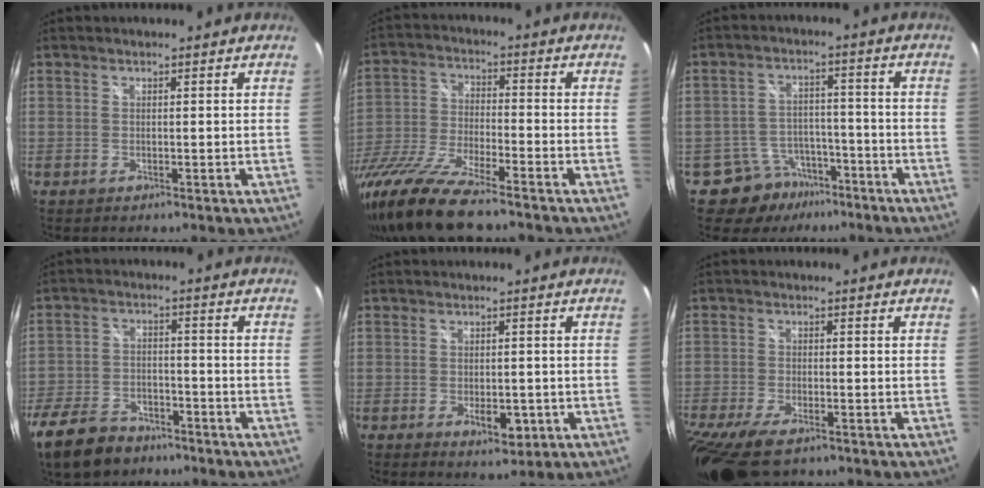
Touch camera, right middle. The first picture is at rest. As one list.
[{"total": 18.1, "force": [-14.1, 2.7, 11.0], "torque": [-0.234, -0.049, -0.265]}, {"total": 8.2, "force": [-5.8, 5.6, 1.5], "torque": [-0.037, 0.020, -0.078]}, {"total": 13.4, "force": [-9.2, 7.4, 6.2], "torque": [-0.165, -0.015, -0.158]}, {"total": 4.4, "force": [-1.5, 2.6, 3.3], "torque": [-0.051, -0.008, -0.016]}, {"total": 11.7, "force": [-8.1, 4.4, 7.1], "torque": [-0.182, -0.049, -0.149]}]